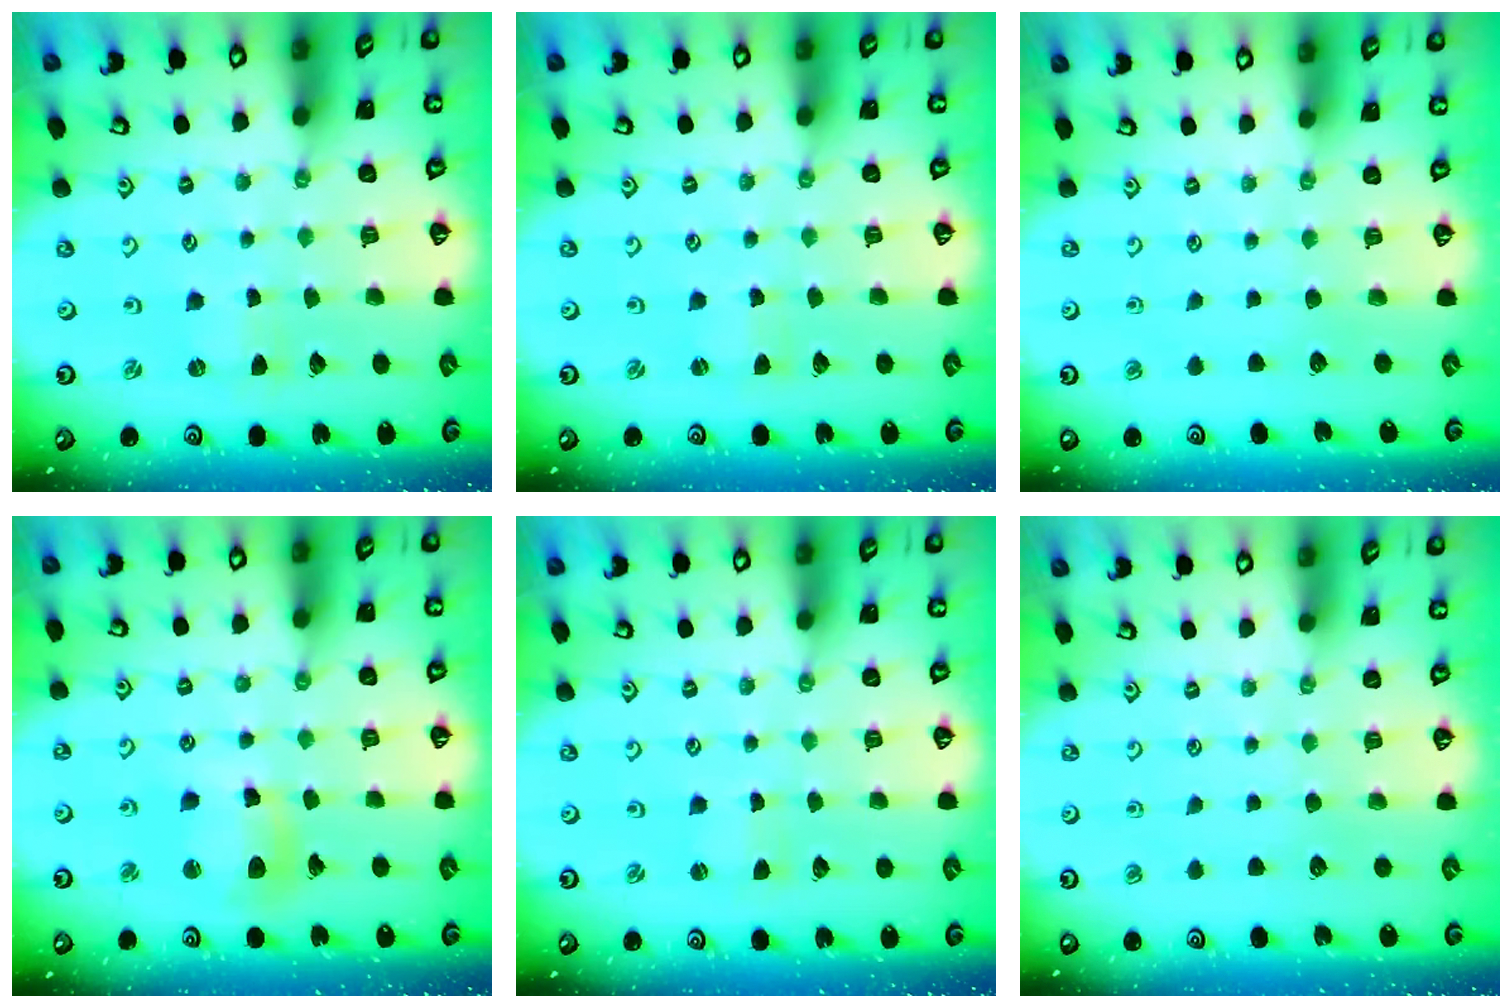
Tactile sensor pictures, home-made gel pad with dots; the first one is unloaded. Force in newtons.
{"total": 0.9, "press": 0.8, "slide": 0.1}
{"total": 0.0}
{"total": 11.1, "press": 11.0, "slide": 1.2}
{"total": 1.0, "press": 1.0, "slide": 0.1}
{"total": 0.0}